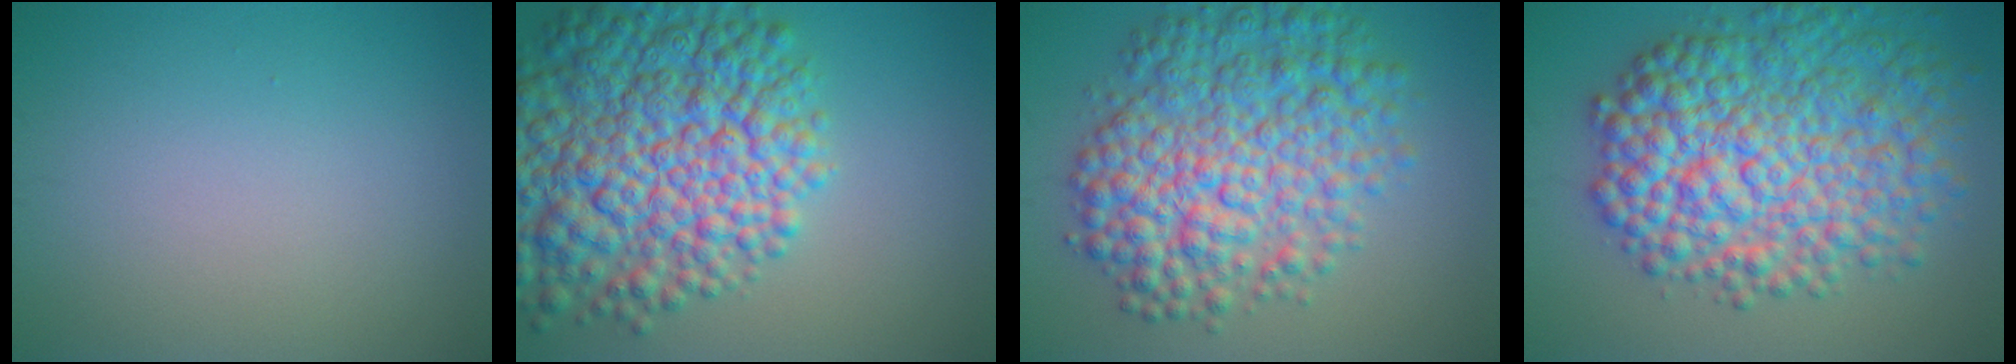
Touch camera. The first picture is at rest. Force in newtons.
{"total": 12.4, "press": 12.4, "slide": 0.5}
{"total": 9.6, "press": 9.6, "slide": 0.1}
{"total": 11.7, "press": 11.7, "slide": 0.2}